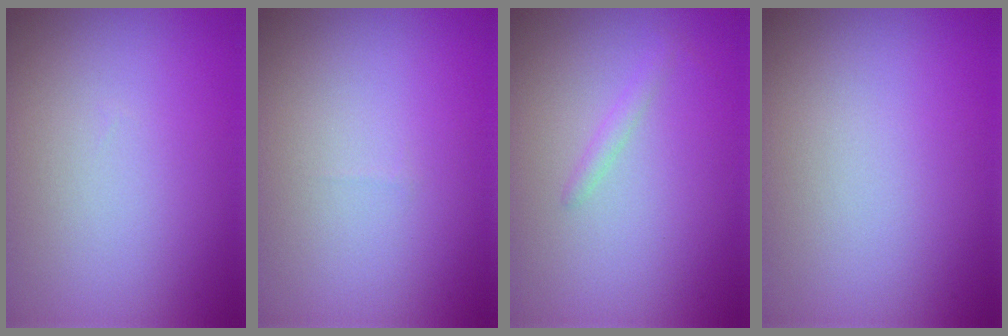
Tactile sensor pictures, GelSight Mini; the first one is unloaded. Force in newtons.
{"total": 0.0}
{"total": 0.8, "press": 0.8, "slide": 0.1}
{"total": 0.0}